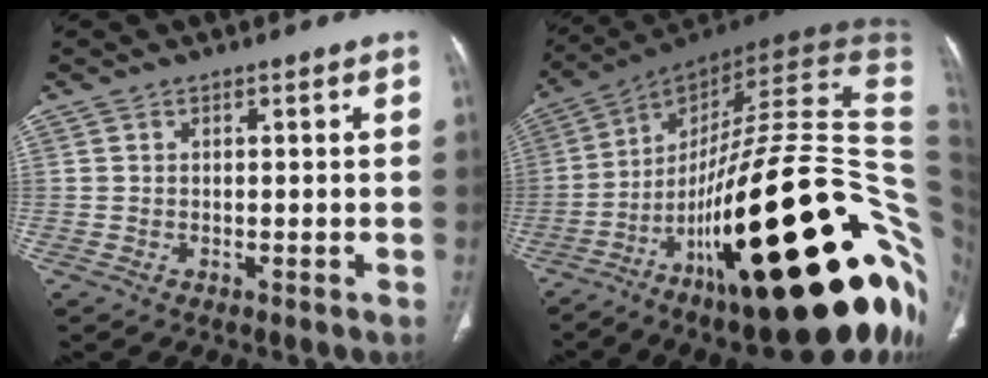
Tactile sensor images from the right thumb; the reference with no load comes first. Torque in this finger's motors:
{"motor_torque": [4.21, 0.80, 2.22, -0.55, 0.93]}